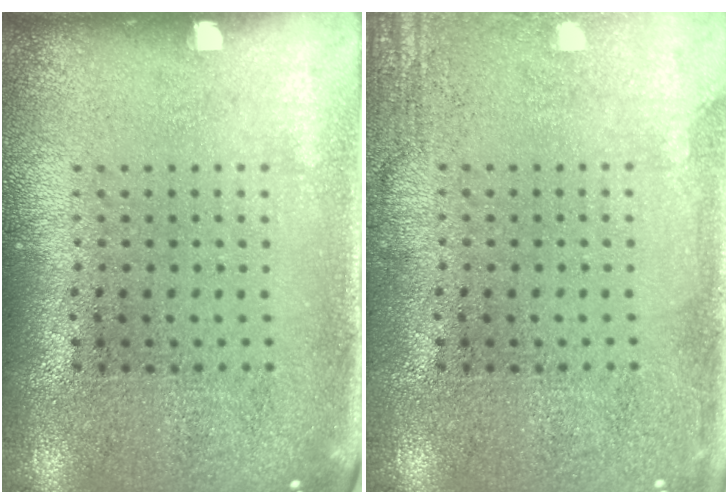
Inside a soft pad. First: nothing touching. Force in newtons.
{"total": 2.2, "press": 2.2, "slide": 0.4}